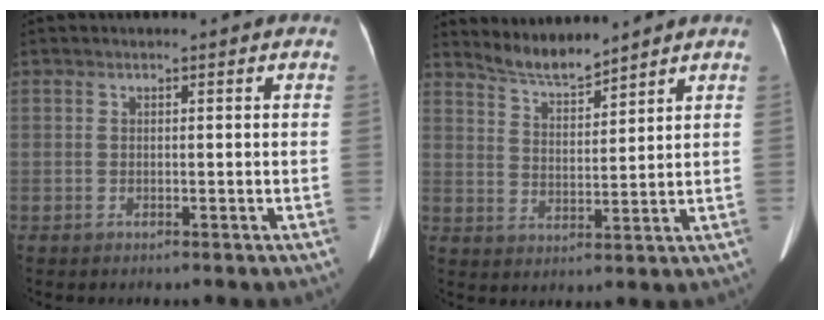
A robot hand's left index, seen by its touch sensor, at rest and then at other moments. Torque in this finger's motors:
{"motor_torque": [-0.11, -0.07, 0.11, 0.04]}